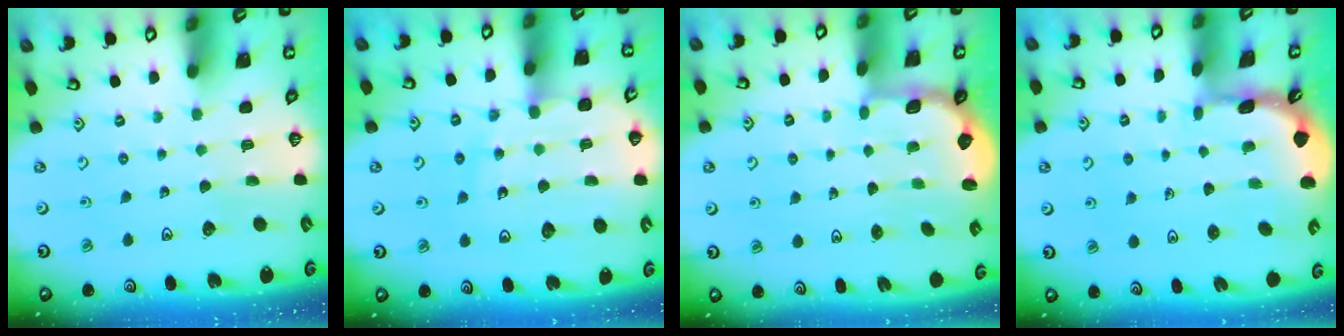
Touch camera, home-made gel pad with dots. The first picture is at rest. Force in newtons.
{"total": 13.2, "press": 12.9, "slide": 2.7}
{"total": 2.9, "press": 2.4, "slide": 1.6}
{"total": 1.6, "press": 1.6, "slide": 0.3}